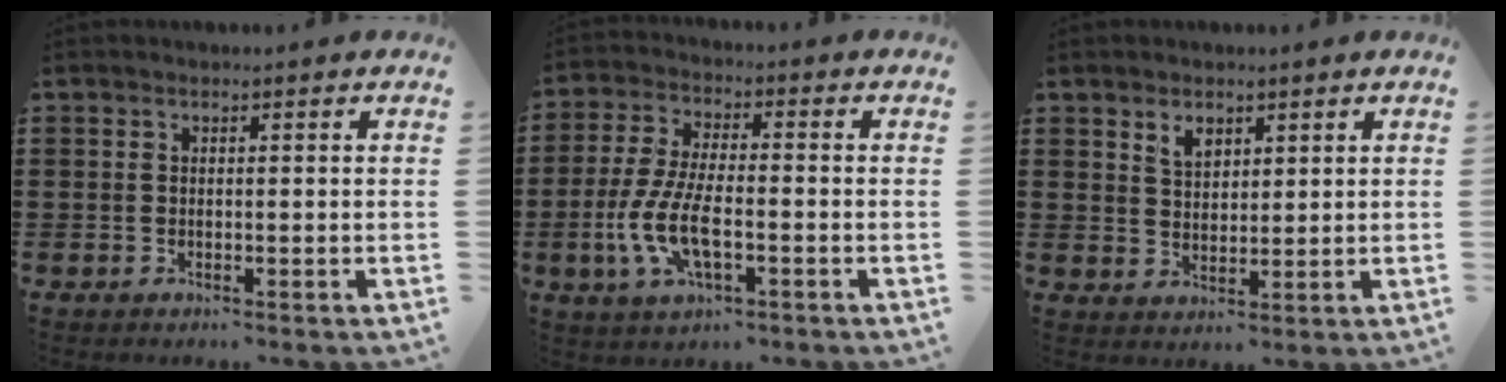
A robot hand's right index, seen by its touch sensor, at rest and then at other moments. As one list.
[{"total": 8.7, "force": [-2.7, 3.2, 7.6], "torque": [-0.175, -0.015, -0.052]}, {"total": 3.1, "force": [2.1, 1.8, 1.3], "torque": [-0.031, 0.006, 0.040]}]